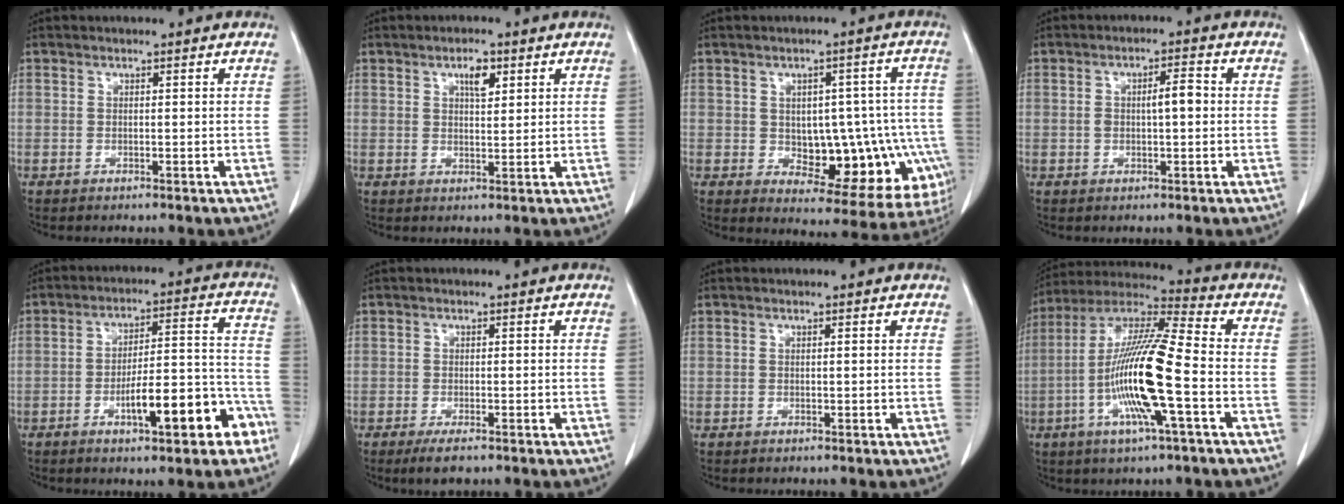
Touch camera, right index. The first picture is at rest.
{"total": 3.3, "force": [1.7, 1.2, 2.6], "torque": [-0.043, 0.000, 0.028]}
{"total": 15.4, "force": [-3.1, 8.5, 12.5], "torque": [-0.117, 0.027, -0.018]}
{"total": 4.2, "force": [0.2, 1.2, 4.0], "torque": [-0.073, 0.014, 0.005]}
{"total": 12.9, "force": [-6.1, 3.0, 10.9], "torque": [-0.155, 0.028, -0.086]}
{"total": 3.0, "force": [-2.1, 0.8, 2.0], "torque": [-0.038, -0.005, -0.032]}
{"total": 0.0}
{"total": 16.6, "force": [-4.0, 0.7, 16.1], "torque": [-0.319, -0.005, -0.083]}